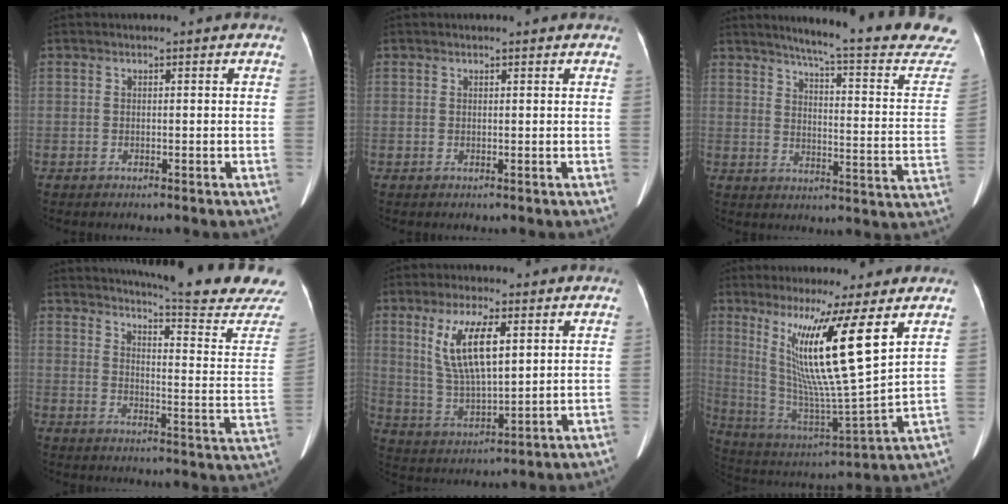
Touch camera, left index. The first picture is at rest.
{"total": 1.1, "force": [1.1, 0.1, 0.3], "torque": [-0.008, 0.000, 0.010]}
{"total": 23.9, "force": [21.7, 0.2, 10.0], "torque": [-0.128, -0.102, 0.254]}
{"total": 20.6, "force": [19.0, -1.2, 7.8], "torque": [-0.123, -0.119, 0.225]}
{"total": 9.8, "force": [3.4, 2.6, 8.8], "torque": [-0.182, -0.004, 0.072]}
{"total": 16.0, "force": [6.9, -0.8, 14.4], "torque": [-0.279, -0.025, 0.127]}